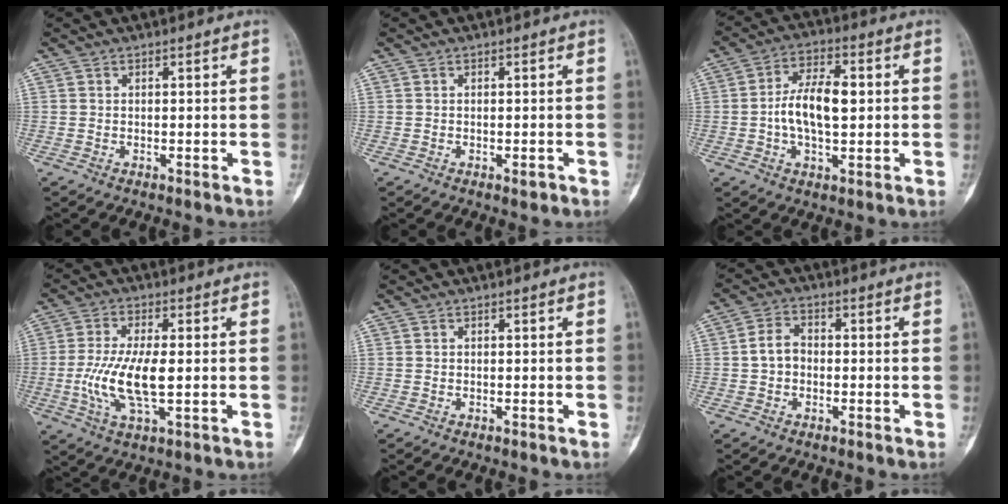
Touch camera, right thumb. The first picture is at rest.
{"total": 1.1, "force": [-0.5, 0.5, 0.9], "torque": [-0.011, -0.001, -0.006]}
{"total": 10.3, "force": [0.2, 5.3, 8.8], "torque": [-0.155, 0.014, 0.000]}
{"total": 10.6, "force": [-0.8, 3.8, 9.9], "torque": [-0.216, -0.004, -0.014]}
{"total": 0.0}
{"total": 4.6, "force": [-0.4, 3.5, 3.0], "torque": [-0.045, 0.018, -0.015]}